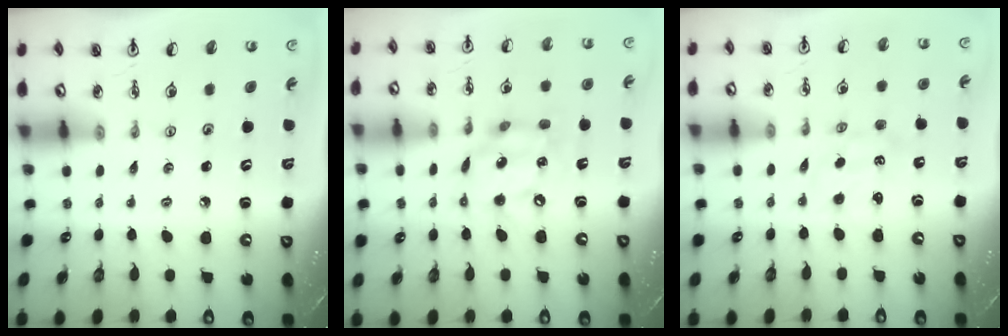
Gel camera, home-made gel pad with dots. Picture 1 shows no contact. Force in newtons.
{"total": 12.1, "press": 12.0, "slide": 1.5}
{"total": 1.0, "press": 0.9, "slide": 0.3}